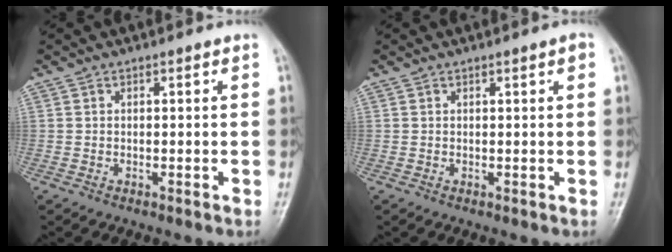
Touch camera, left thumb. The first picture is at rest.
{"total": 1.0, "force": [0.5, 0.1, 0.9], "torque": [-0.014, 0.000, 0.006]}